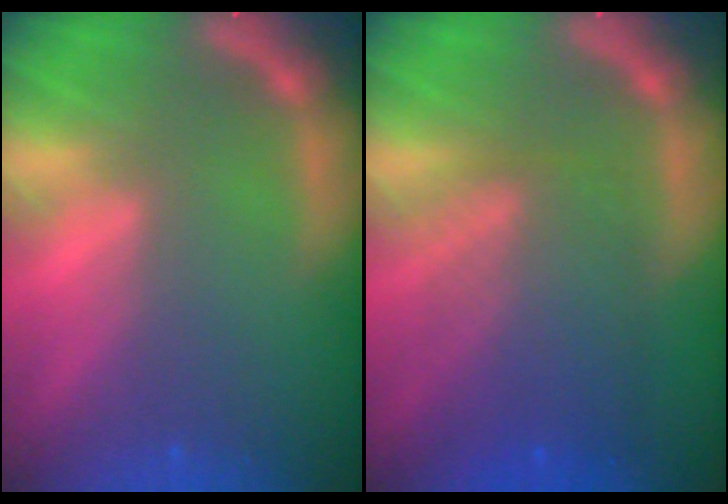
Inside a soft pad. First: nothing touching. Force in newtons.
{"total": 7.0}